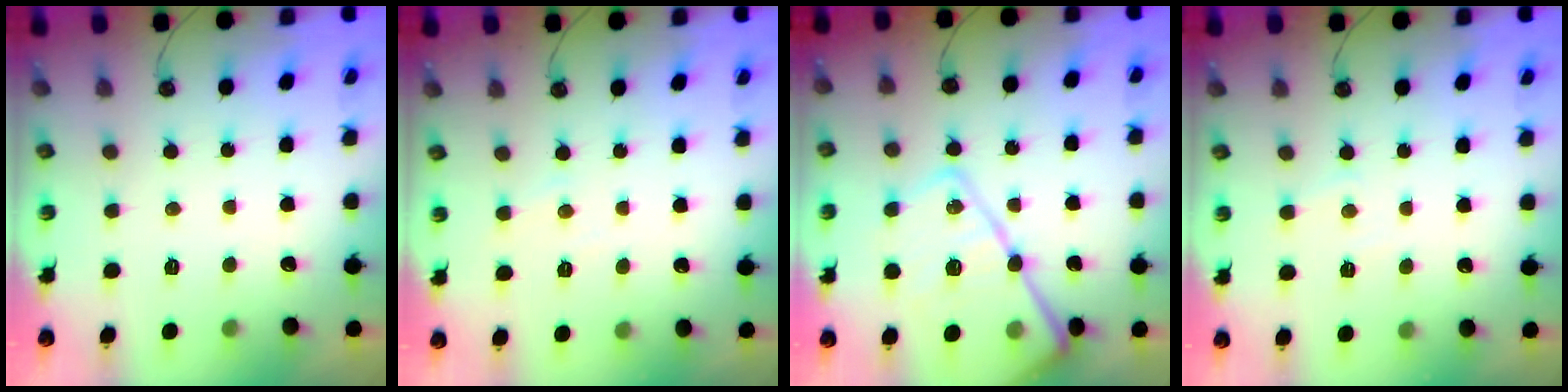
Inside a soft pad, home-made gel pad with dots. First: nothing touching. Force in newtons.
{"total": 4.3, "press": 4.3, "slide": 0.6}
{"total": 22.9, "press": 22.8, "slide": 2.0}
{"total": 4.7, "press": 4.6, "slide": 0.6}